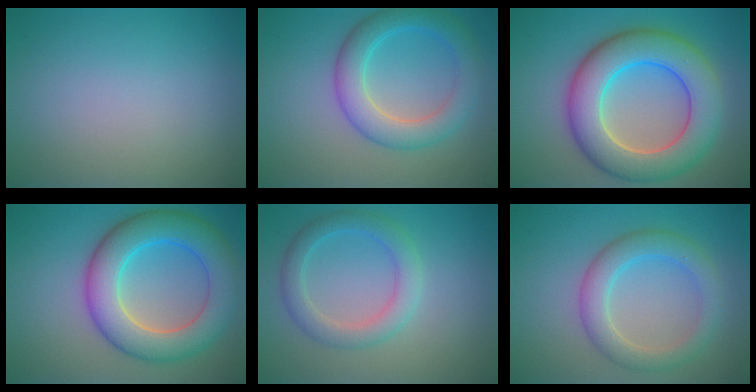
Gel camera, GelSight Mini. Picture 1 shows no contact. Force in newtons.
{"total": 5.1, "press": 5.1, "slide": 0.1}
{"total": 9.8, "press": 9.8, "slide": 0.6}
{"total": 8.4, "press": 8.4, "slide": 0.6}
{"total": 2.2, "press": 2.2, "slide": 0.3}
{"total": 4.2, "press": 4.2, "slide": 0.4}